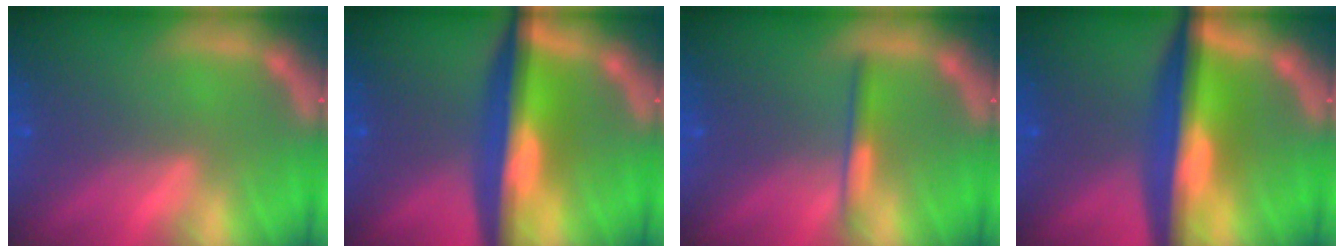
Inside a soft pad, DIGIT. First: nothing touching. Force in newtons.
{"total": 9.6}
{"total": 2.0}
{"total": 10.0}